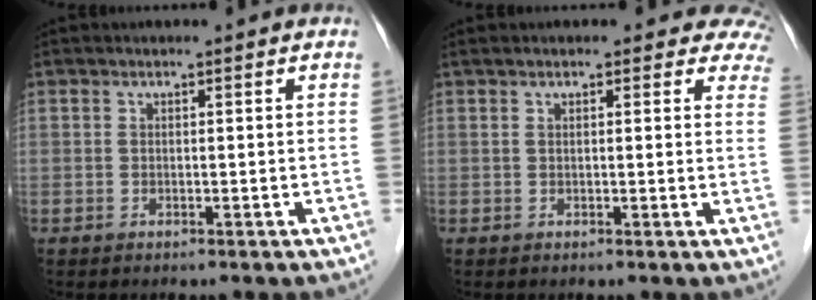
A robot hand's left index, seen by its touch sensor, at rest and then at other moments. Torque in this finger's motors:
{"motor_torque": [0.59, -0.76, 0.16, -0.01]}